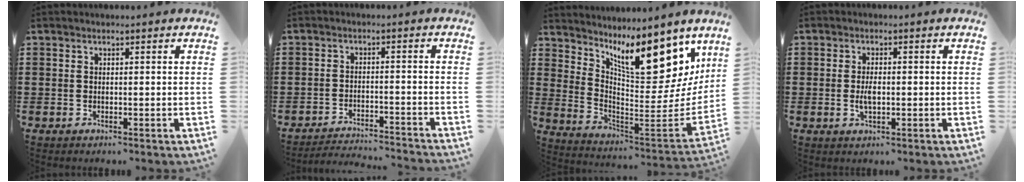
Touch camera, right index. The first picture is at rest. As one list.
[{"total": 3.0, "force": [-3.0, -0.1, 0.3], "torque": [-0.011, 0.000, -0.065]}, {"total": 15.1, "force": [9.5, 5.9, 10.1], "torque": [-0.163, -0.071, 0.161]}, {"total": 2.8, "force": [-0.3, 1.3, 2.5], "torque": [-0.054, -0.001, -0.007]}]